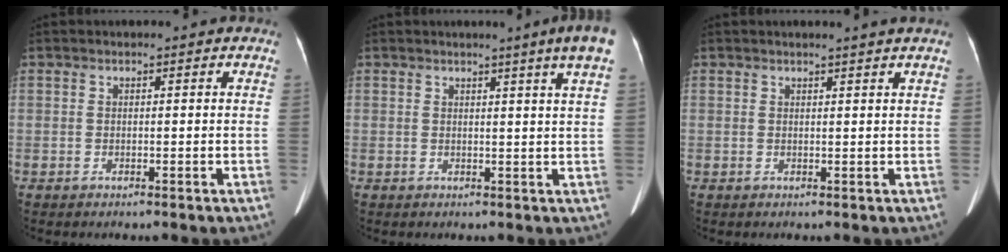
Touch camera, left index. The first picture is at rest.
{"total": 4.6, "force": [3.1, -1.0, 3.3], "torque": [-0.047, -0.007, 0.029]}
{"total": 2.2, "force": [2.0, -0.7, 0.8], "torque": [-0.018, -0.004, 0.027]}